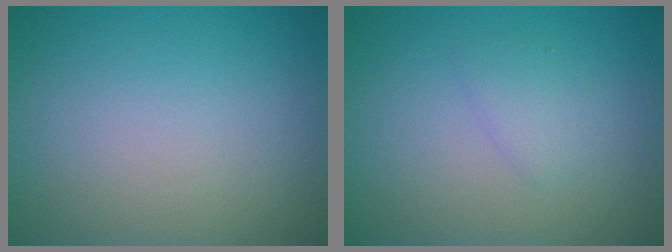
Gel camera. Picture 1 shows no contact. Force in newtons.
{"total": 1.4, "press": 1.4, "slide": 0.0}